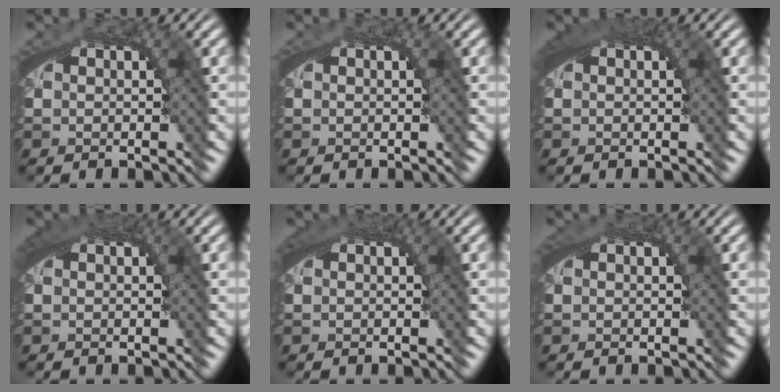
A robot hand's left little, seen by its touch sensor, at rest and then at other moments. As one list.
[{"total": 0.0}, {"total": 2.0, "force": [0.7, 0.5, 1.8], "torque": [-0.026, 0.006, 0.010]}, {"total": 1.5, "force": [0.5, 0.2, 1.4], "torque": [-0.020, 0.005, 0.008]}, {"total": 1.2, "force": [0.3, 0.2, 1.1], "torque": [-0.017, 0.003, 0.006]}, {"total": 0.7, "force": [0.2, 0.1, 0.6], "torque": [-0.011, 0.001, 0.004]}]